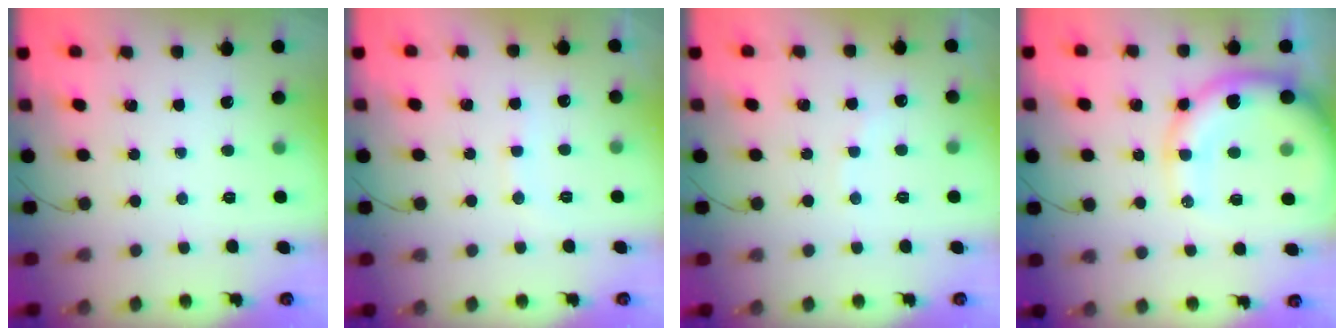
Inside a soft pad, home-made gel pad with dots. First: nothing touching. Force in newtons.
{"total": 6.3, "press": 6.3, "slide": 1.1}
{"total": 5.7, "press": 5.7, "slide": 1.0}
{"total": 16.1, "press": 15.7, "slide": 3.4}